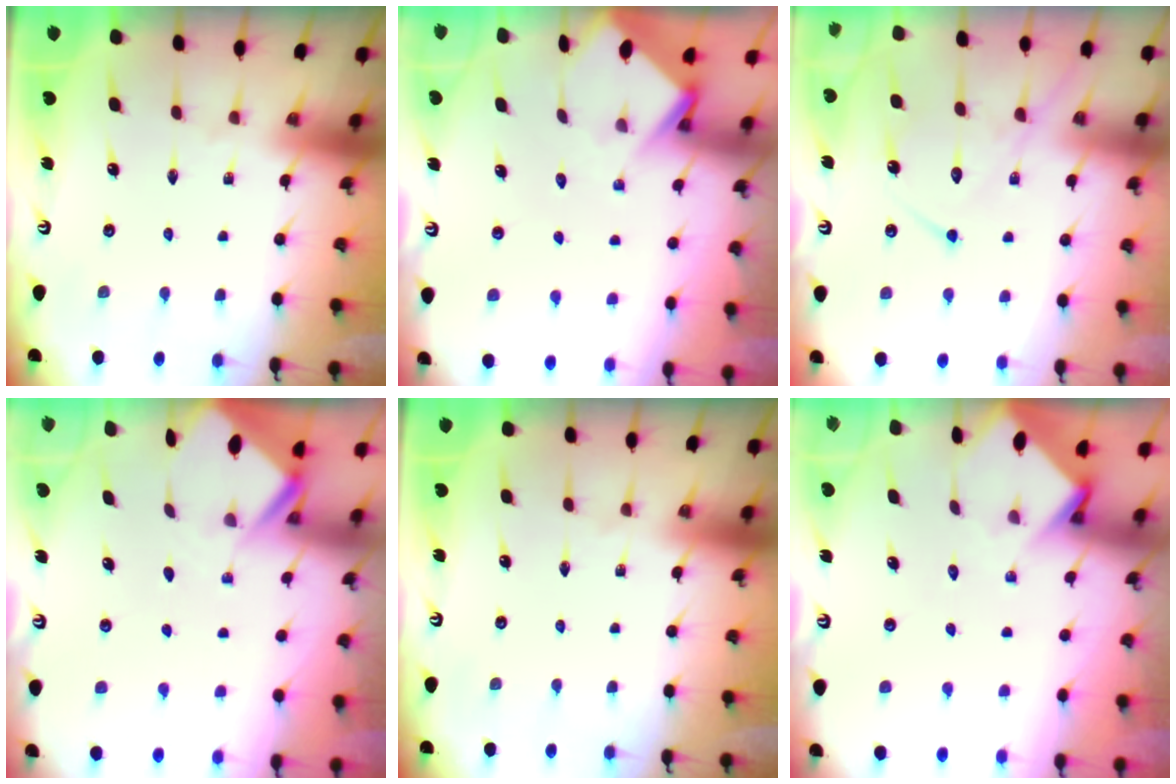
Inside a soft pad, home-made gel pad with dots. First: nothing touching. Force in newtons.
{"total": 3.5, "press": 3.5, "slide": 0.3}
{"total": 12.3, "press": 12.2, "slide": 1.2}
{"total": 2.6, "press": 2.6, "slide": 0.1}
{"total": 0.0}
{"total": 3.8, "press": 3.8, "slide": 0.2}